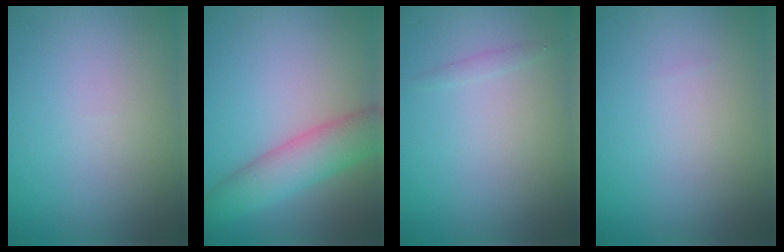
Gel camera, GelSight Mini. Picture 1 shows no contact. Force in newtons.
{"total": 5.6, "press": 5.6, "slide": 0.2}
{"total": 0.6, "press": 0.6, "slide": 0.0}
{"total": 0.0}